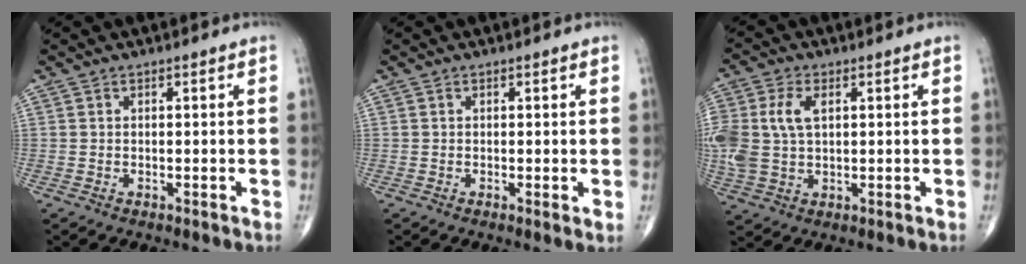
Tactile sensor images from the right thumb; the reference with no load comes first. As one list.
[{"total": 1.1, "force": [0.0, 0.2, 1.1], "torque": [-0.017, -0.005, -0.003]}, {"total": 11.2, "force": [2.0, 6.9, 8.6], "torque": [-0.214, 0.008, 0.042]}]